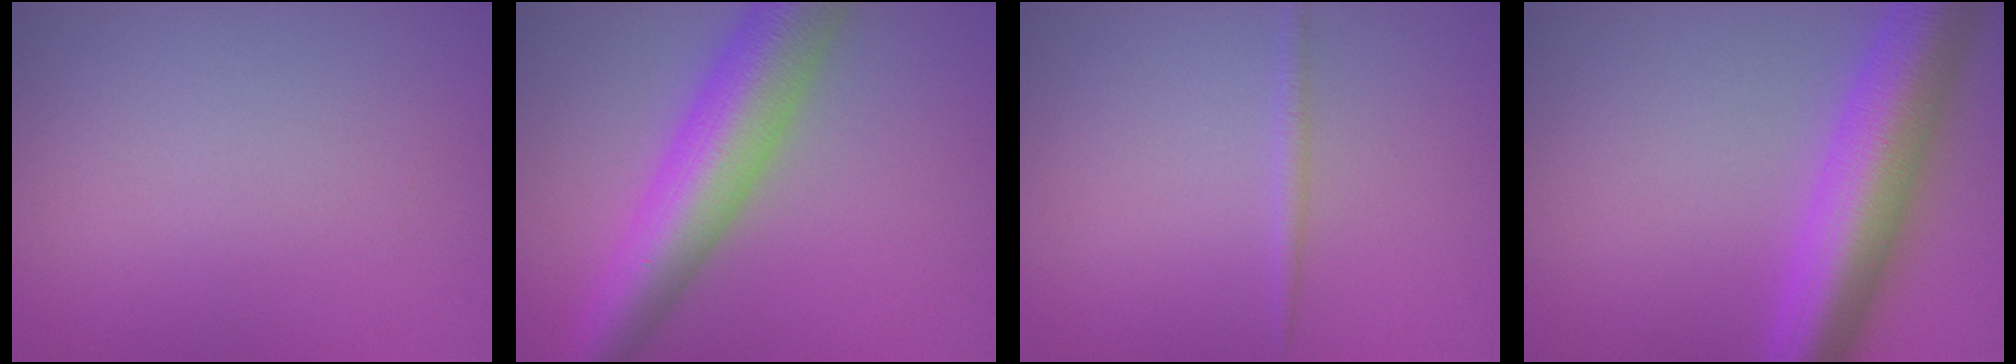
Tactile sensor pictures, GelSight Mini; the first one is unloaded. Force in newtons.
{"total": 9.3, "press": 9.3, "slide": 0.1}
{"total": 0.9, "press": 0.9, "slide": 0.0}
{"total": 9.2, "press": 9.2, "slide": 0.2}